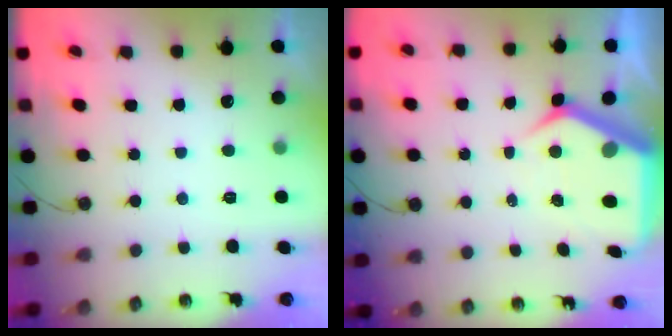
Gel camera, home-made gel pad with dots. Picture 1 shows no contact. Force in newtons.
{"total": 9.4, "press": 9.3, "slide": 1.3}